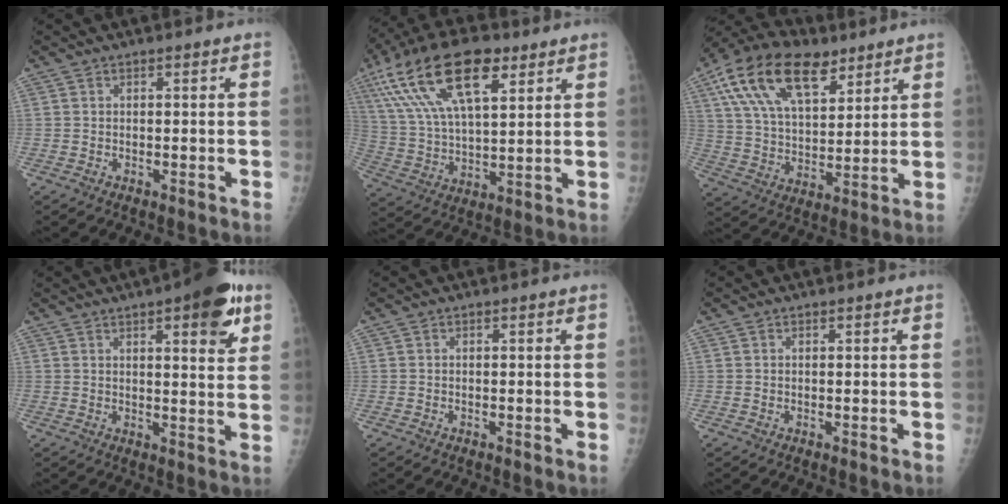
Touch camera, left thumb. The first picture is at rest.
{"total": 20.6, "force": [10.3, 8.8, 15.5], "torque": [-0.292, -0.007, 0.192]}
{"total": 20.2, "force": [10.7, 10.7, 13.4], "torque": [-0.223, -0.016, 0.192]}
{"total": 11.8, "force": [5.9, 3.5, 9.5], "torque": [-0.100, -0.021, 0.072]}
{"total": 0.0}
{"total": 0.0}